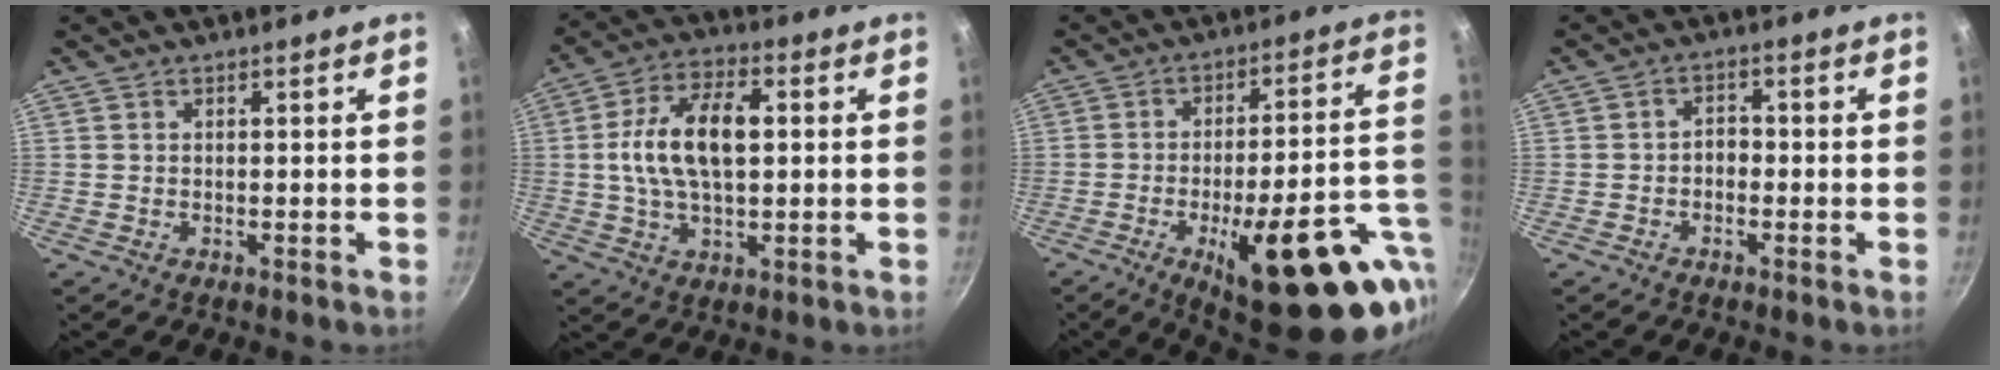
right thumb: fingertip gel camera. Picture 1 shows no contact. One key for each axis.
{"total": 13.7, "fx": 1.3, "fy": 7.3, "fz": 11.6, "tx": -0.198, "ty": 0.021, "tz": 0.016}
{"total": 25.9, "fx": -8.9, "fy": 8.5, "fz": 22.8, "tx": -0.268, "ty": 0.013, "tz": -0.112}
{"total": 2.5, "fx": -1.0, "fy": 1.8, "fz": 1.4, "tx": -0.011, "ty": 0.017, "tz": -0.021}